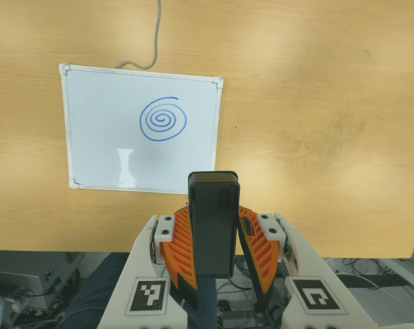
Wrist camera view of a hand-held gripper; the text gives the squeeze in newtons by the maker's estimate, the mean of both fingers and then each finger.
{"total": 6.9, "left": 6.0, "right": 7.7}